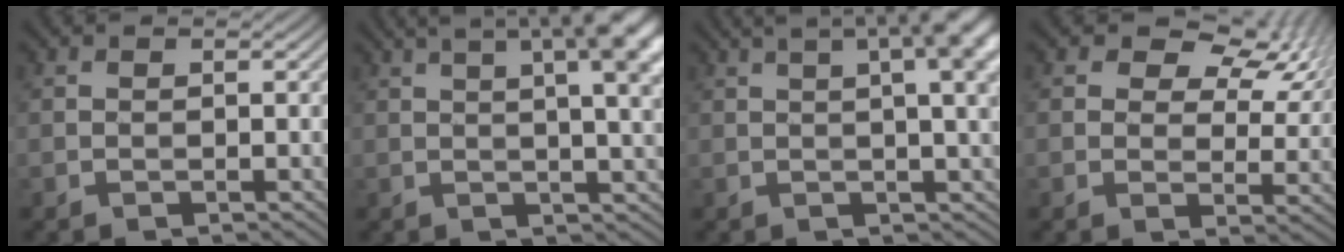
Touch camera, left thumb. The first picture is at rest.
{"total": 15.4, "force": [6.1, 5.0, 13.3], "torque": [-0.147, 0.055, 0.065]}
{"total": 13.8, "force": [5.1, 4.5, 12.0], "torque": [-0.132, 0.056, 0.048]}
{"total": 9.3, "force": [4.8, 5.4, 5.9], "torque": [-0.084, 0.008, 0.070]}